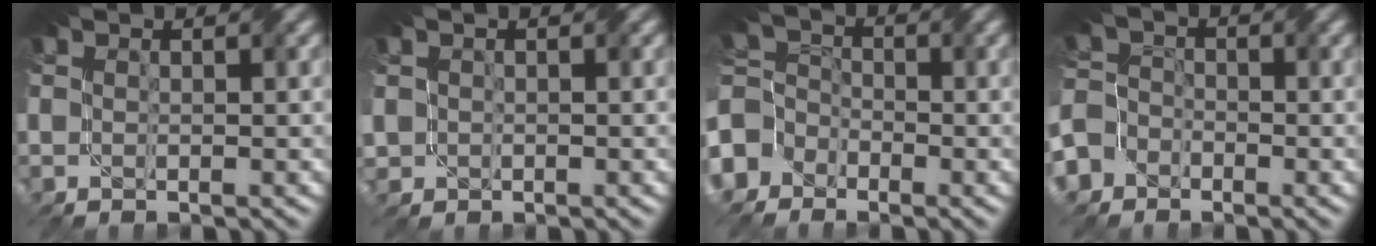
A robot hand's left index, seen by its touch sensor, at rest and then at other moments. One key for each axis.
{"total": 1.2, "fx": 0.3, "fy": 1.2, "fz": -0.1, "tx": 0.002, "ty": -0.005, "tz": 0.006}
{"total": 4.7, "fx": -2.8, "fy": 3.6, "fz": 1.1, "tx": -0.014, "ty": 0.014, "tz": -0.064}
{"total": 6.6, "fx": -4.5, "fy": 4.7, "fz": 1.0, "tx": -0.018, "ty": -0.009, "tz": -0.091}